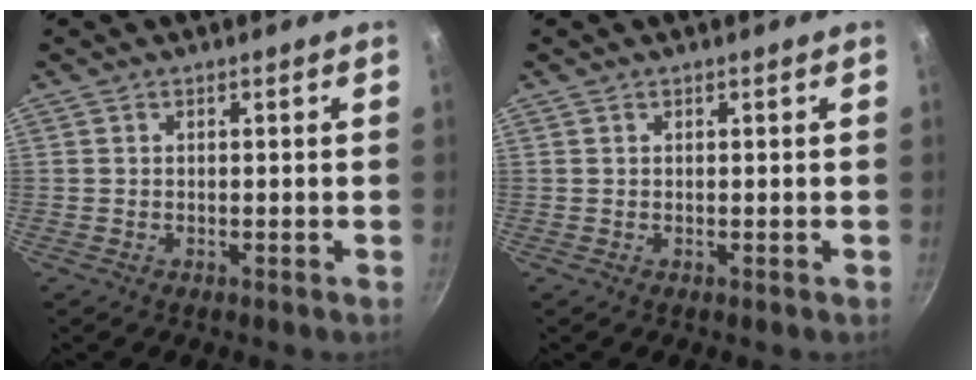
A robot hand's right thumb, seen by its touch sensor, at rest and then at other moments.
{"total": 0.0}